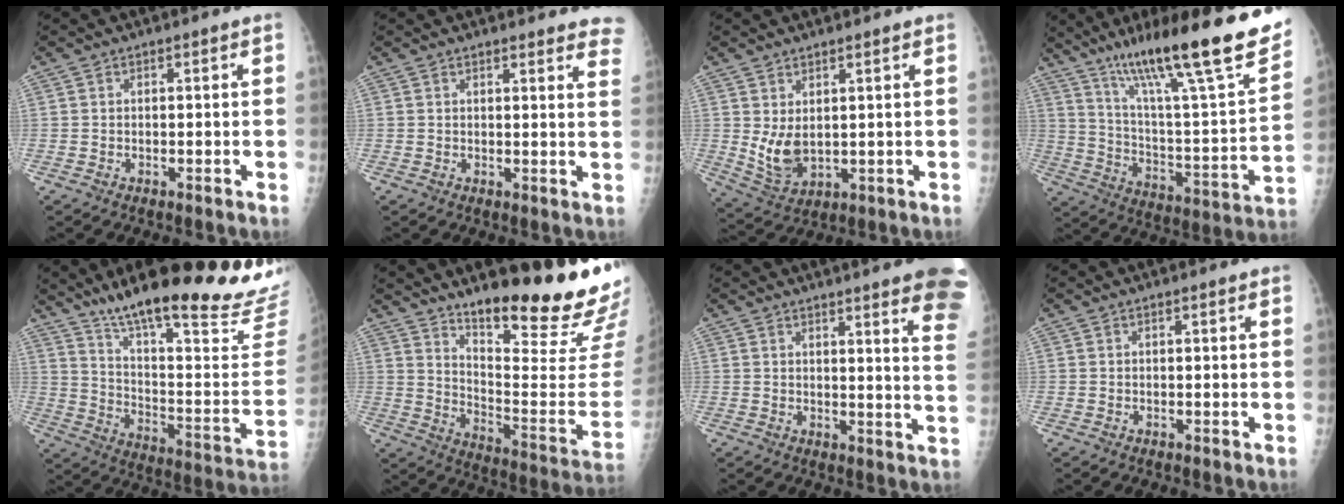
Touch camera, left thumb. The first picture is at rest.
{"total": 9.6, "force": [9.0, 1.8, 2.8], "torque": [0.009, -0.037, 0.073]}
{"total": 6.9, "force": [1.9, 3.9, 5.4], "torque": [-0.091, -0.025, 0.052]}
{"total": 28.4, "force": [19.1, 3.6, 20.8], "torque": [-0.308, -0.061, 0.305]}
{"total": 30.8, "force": [24.7, 3.9, 18.1], "torque": [-0.235, -0.146, 0.350]}
{"total": 23.2, "force": [17.9, 3.4, 14.4], "torque": [-0.184, -0.142, 0.263]}
{"total": 16.9, "force": [12.6, 1.8, 11.1], "torque": [-0.115, -0.069, 0.131]}
{"total": 0.0}